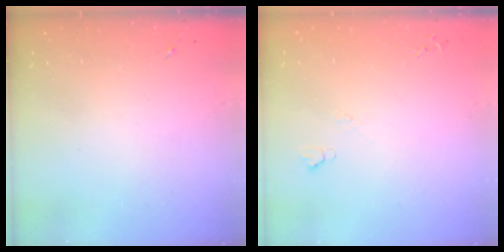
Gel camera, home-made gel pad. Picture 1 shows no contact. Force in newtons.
{"total": 4.0, "press": 4.0, "slide": 0.6}